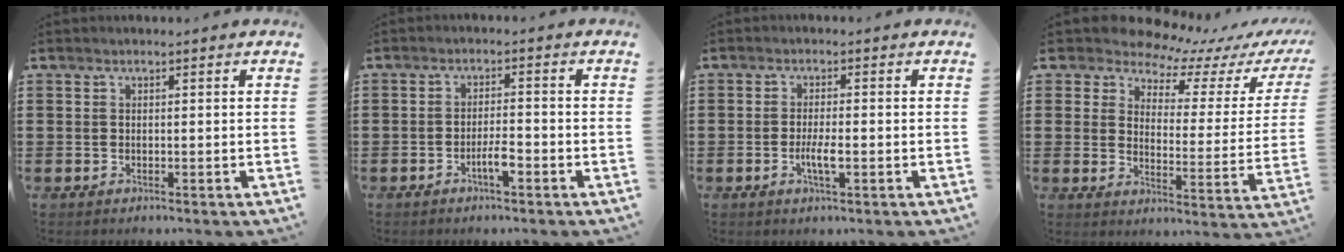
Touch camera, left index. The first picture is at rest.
{"total": 3.4, "force": [-1.8, 0.7, 2.8], "torque": [-0.055, 0.004, -0.034]}
{"total": 3.3, "force": [-0.9, 0.7, 3.1], "torque": [-0.060, -0.002, -0.018]}
{"total": 7.0, "force": [6.5, 2.2, 1.3], "torque": [-0.050, -0.047, 0.111]}